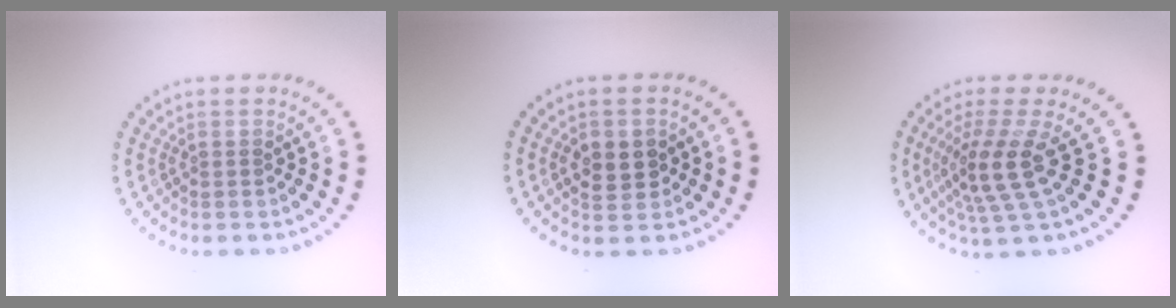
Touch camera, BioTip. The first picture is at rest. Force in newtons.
{"total": 2.8, "press": 2.7, "slide": 0.3}
{"total": 4.3, "press": 3.1, "slide": 3.0}